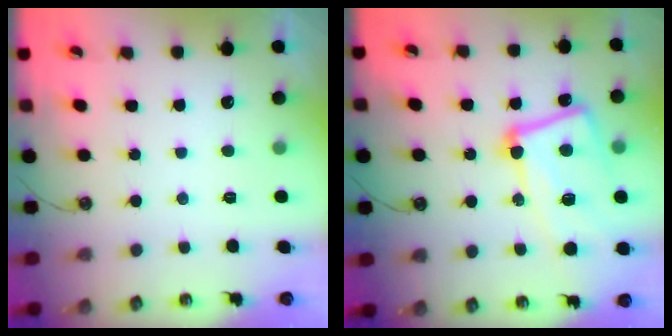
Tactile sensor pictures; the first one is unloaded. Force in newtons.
{"total": 19.1, "press": 18.9, "slide": 2.5}